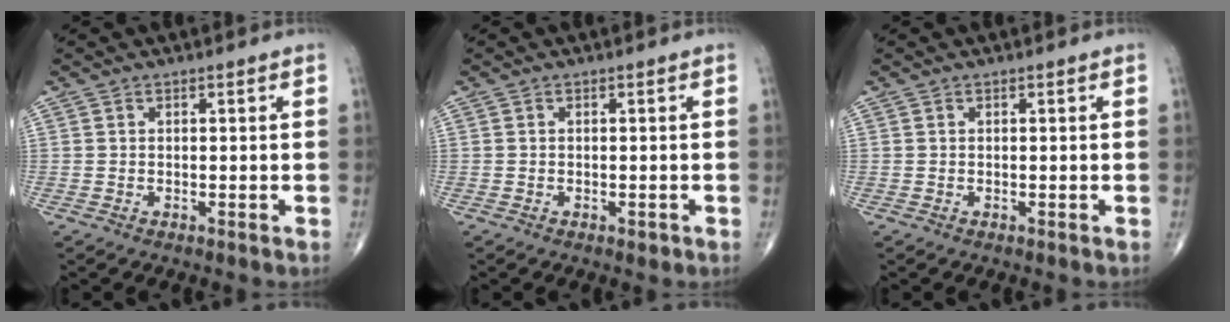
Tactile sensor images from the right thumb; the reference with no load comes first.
{"total": 0.9, "force": [-0.4, 0.5, 0.7], "torque": [-0.009, -0.002, -0.005]}
{"total": 0.0}